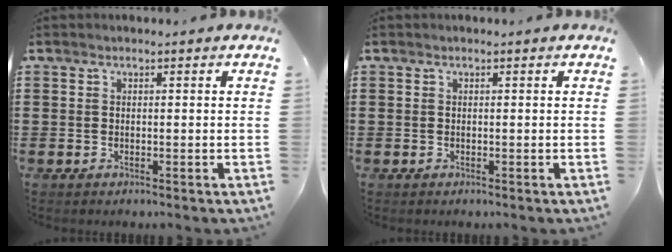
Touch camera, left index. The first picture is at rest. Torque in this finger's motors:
{"motor_torque": [0.00, 0.00, 0.00, 0.01]}